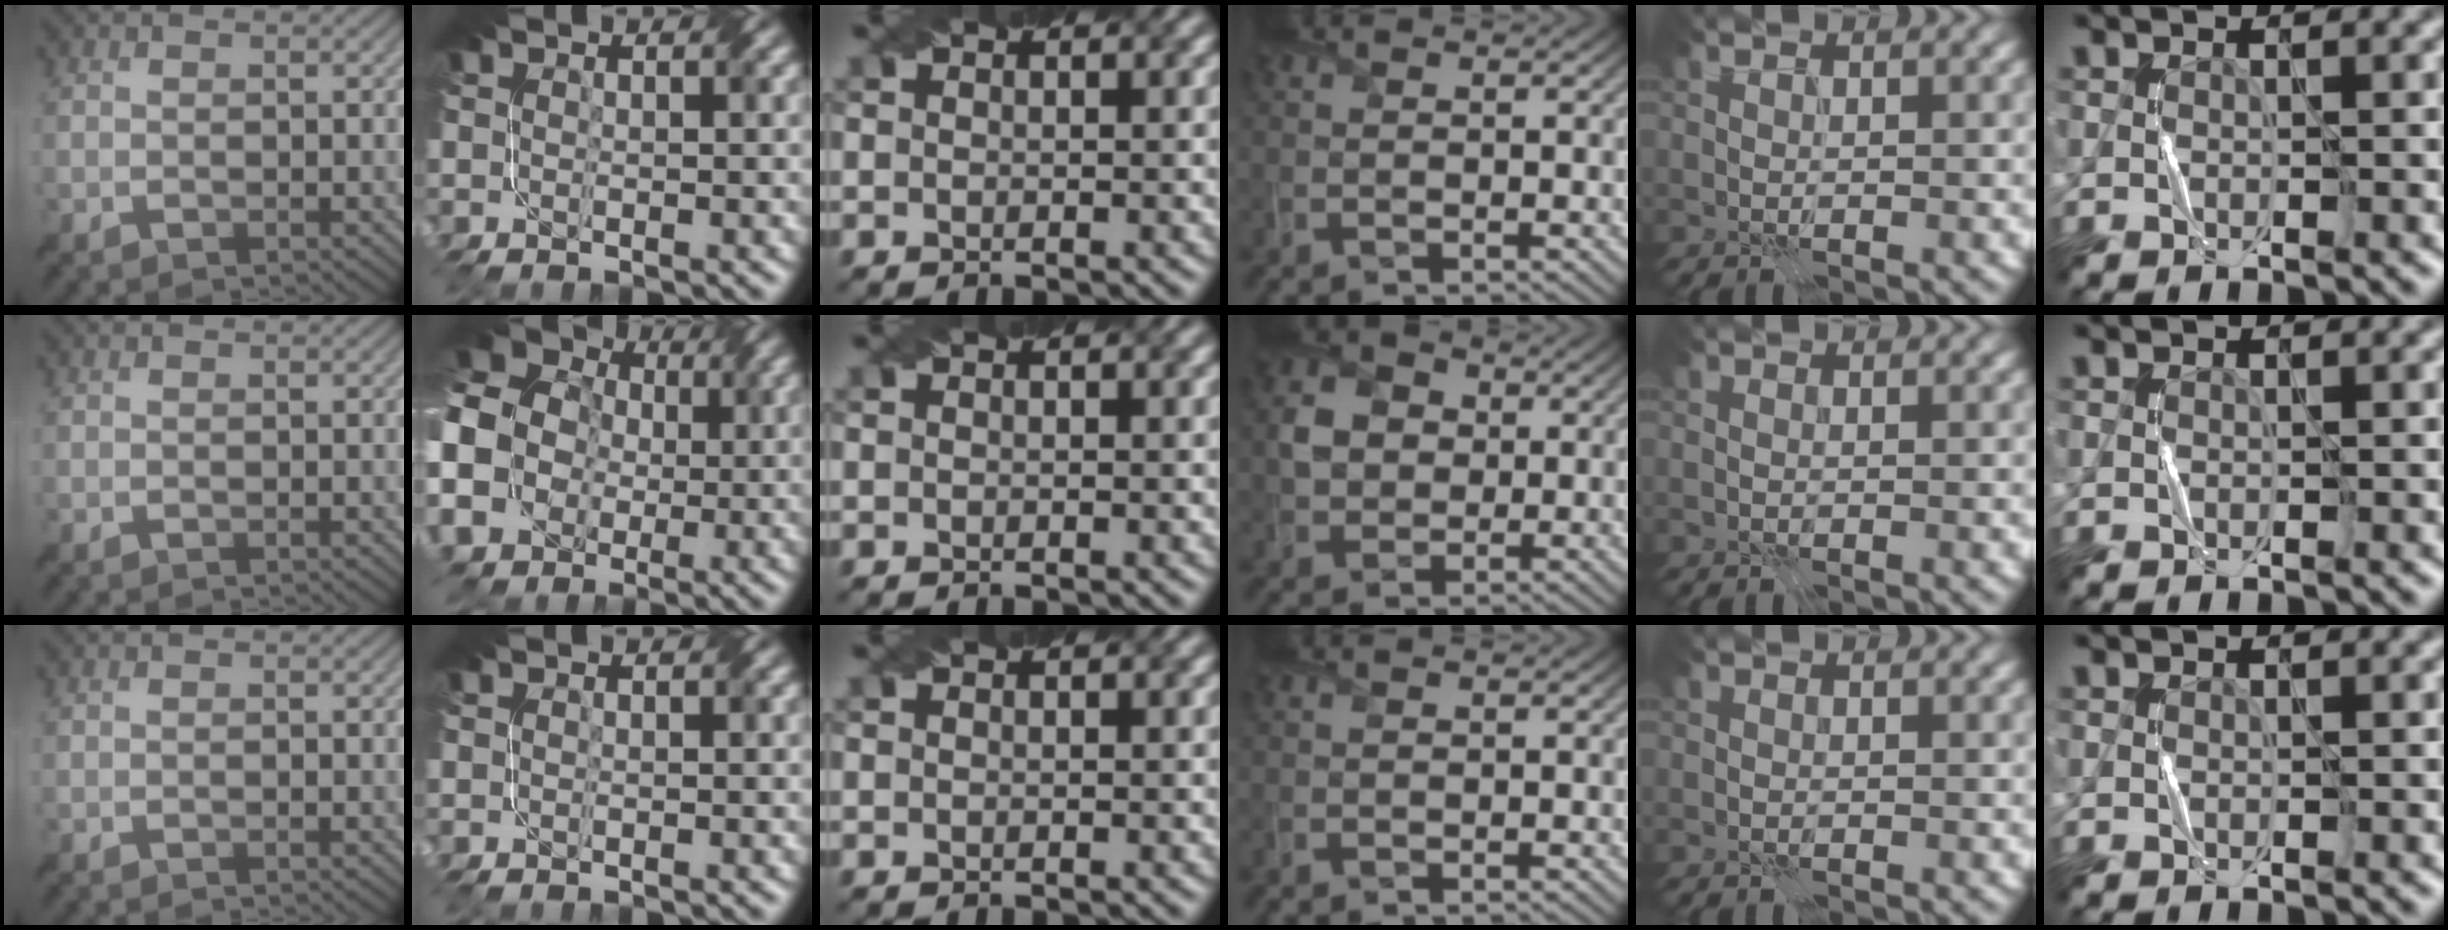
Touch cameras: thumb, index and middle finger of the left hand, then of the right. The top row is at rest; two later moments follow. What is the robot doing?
{"motion": "fold", "object": "bubble wrap"}